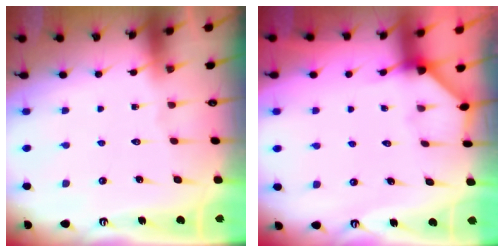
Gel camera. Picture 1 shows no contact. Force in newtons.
{"total": 2.5, "press": 2.5, "slide": 0.4}